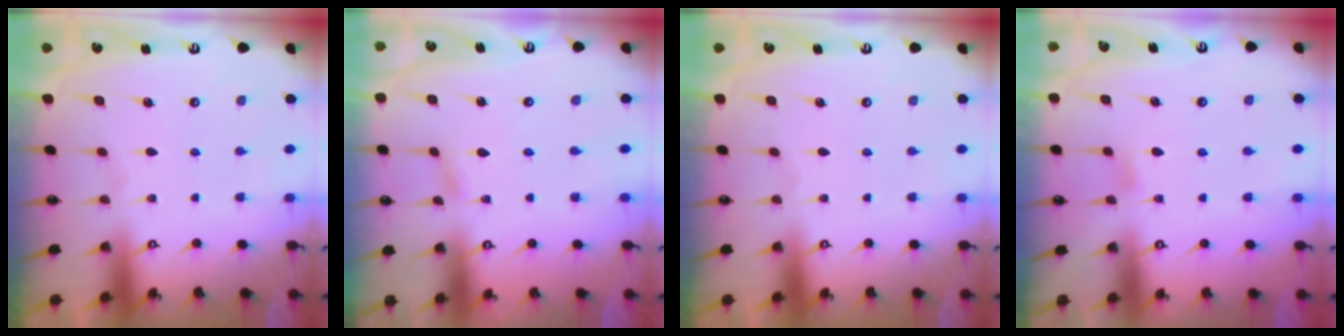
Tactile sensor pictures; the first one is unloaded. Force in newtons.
{"total": 1.1, "press": 1.1, "slide": 0.1}
{"total": 0.0}
{"total": 5.2, "press": 5.2, "slide": 0.7}